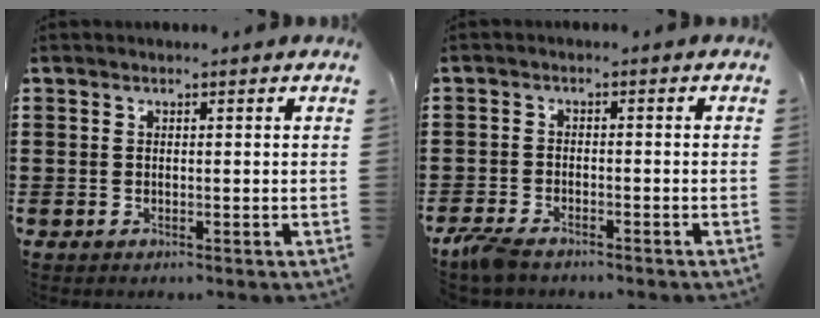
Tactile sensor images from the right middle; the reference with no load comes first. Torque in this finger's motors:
{"motor_torque": [0.89, 0.42, 0.35, 0.11]}